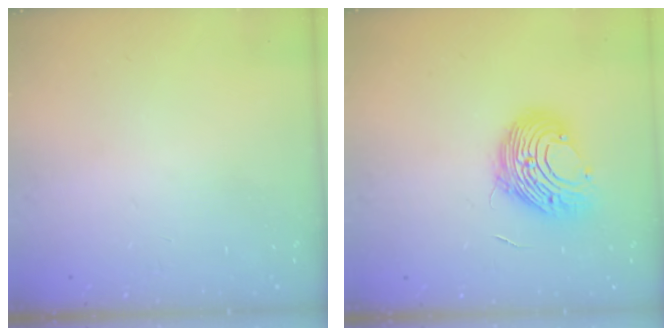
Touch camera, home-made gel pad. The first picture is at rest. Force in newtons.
{"total": 11.1, "press": 11.1, "slide": 0.9}